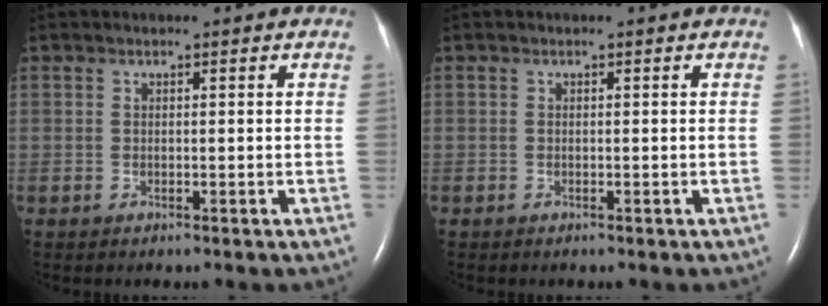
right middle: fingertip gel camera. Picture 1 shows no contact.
{"total": 0.0}